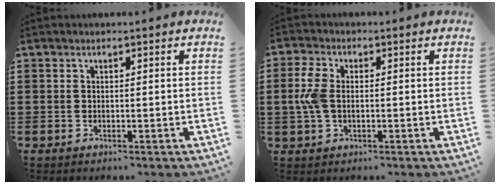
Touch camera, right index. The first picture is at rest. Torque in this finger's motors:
{"motor_torque": [1.26, -0.27, 0.36, 0.19]}